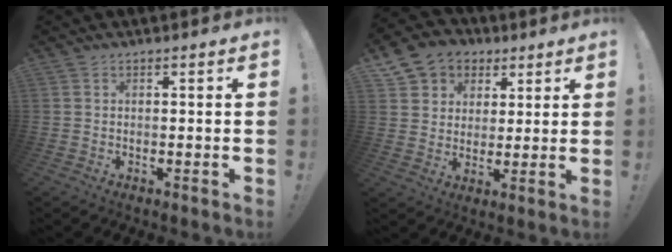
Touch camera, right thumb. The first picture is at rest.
{"total": 9.6, "force": [4.5, 8.1, 2.3], "torque": [-0.027, -0.029, 0.093]}